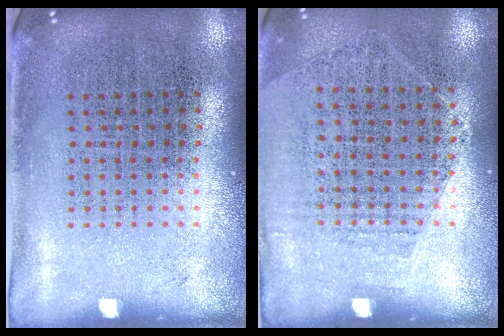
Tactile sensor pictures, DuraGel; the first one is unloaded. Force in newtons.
{"total": 1.3, "press": 1.0, "slide": 0.8}